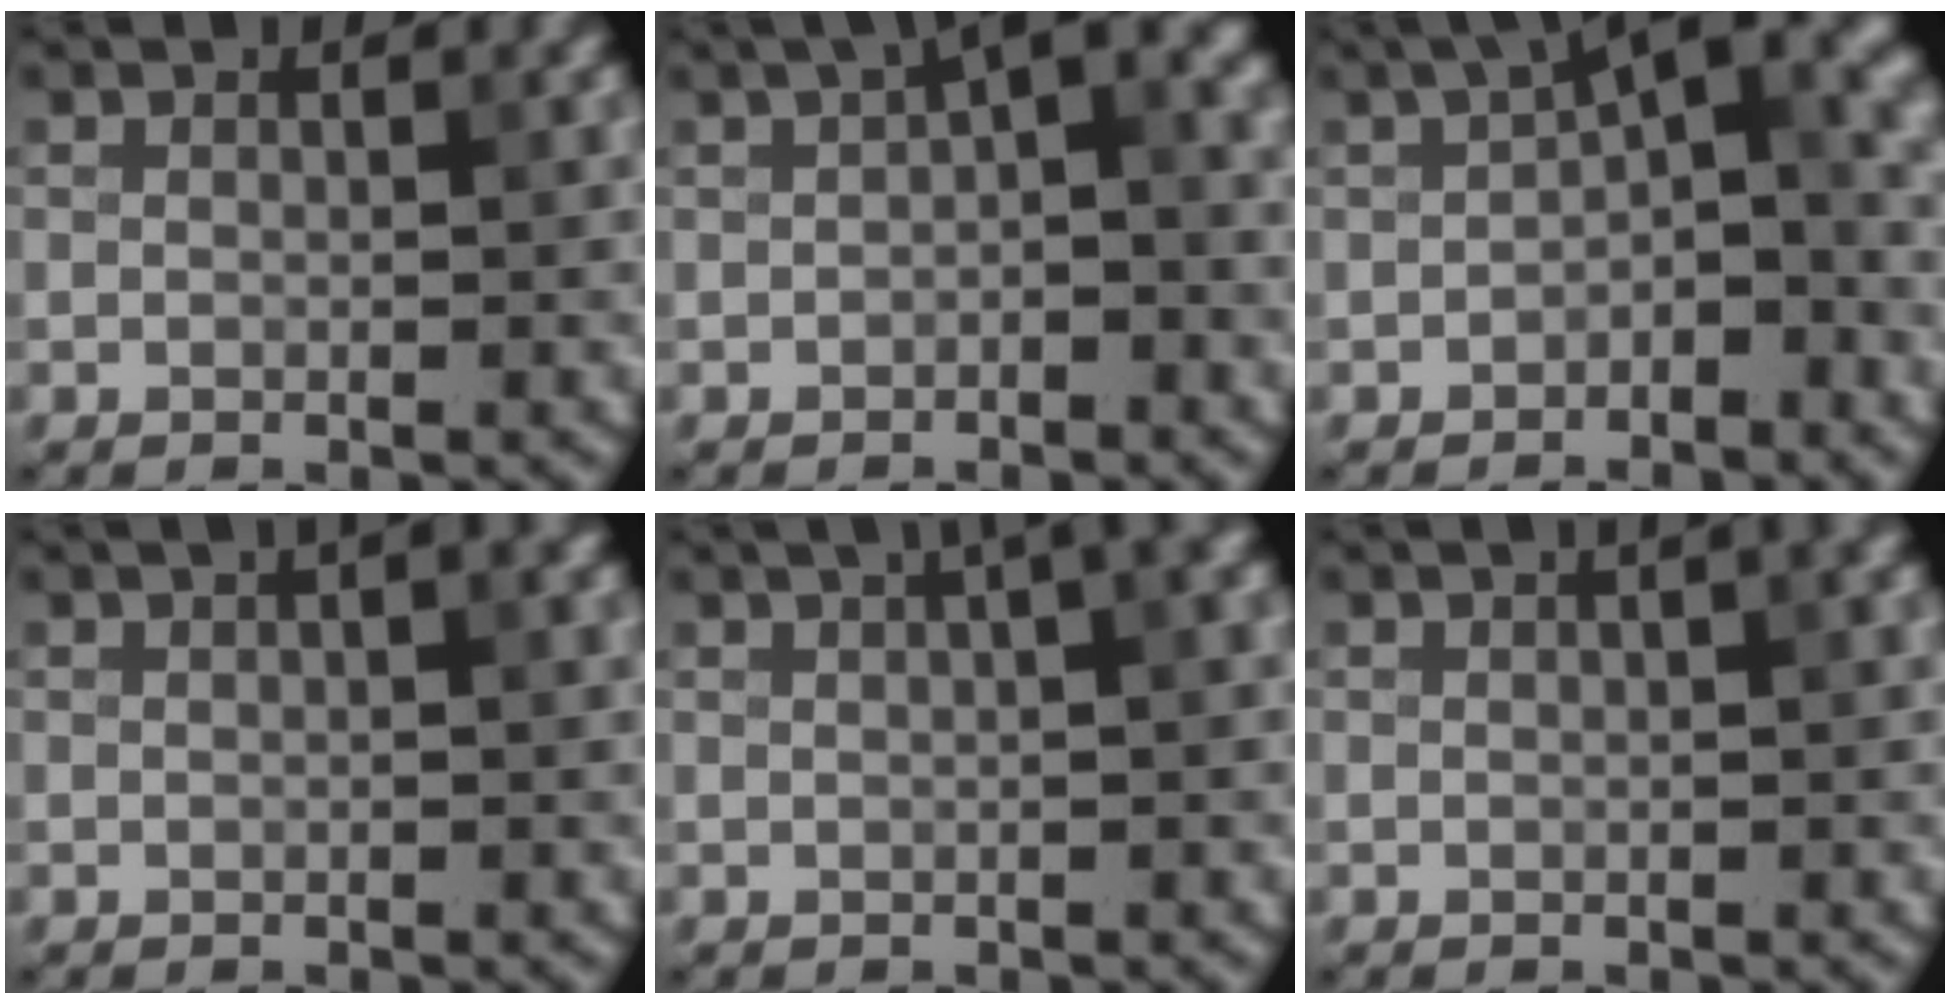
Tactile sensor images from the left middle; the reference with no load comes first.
{"total": 4.8, "force": [1.0, 2.0, 4.3], "torque": [-0.044, 0.017, 0.004]}
{"total": 6.8, "force": [-0.4, 3.3, 5.9], "torque": [-0.070, 0.024, -0.021]}
{"total": 2.4, "force": [1.0, 0.5, 2.1], "torque": [-0.028, 0.009, 0.010]}
{"total": 4.9, "force": [2.4, 1.4, 4.1], "torque": [-0.043, 0.022, 0.025]}
{"total": 2.5, "force": [0.9, 0.8, 2.2], "torque": [-0.022, 0.009, 0.008]}